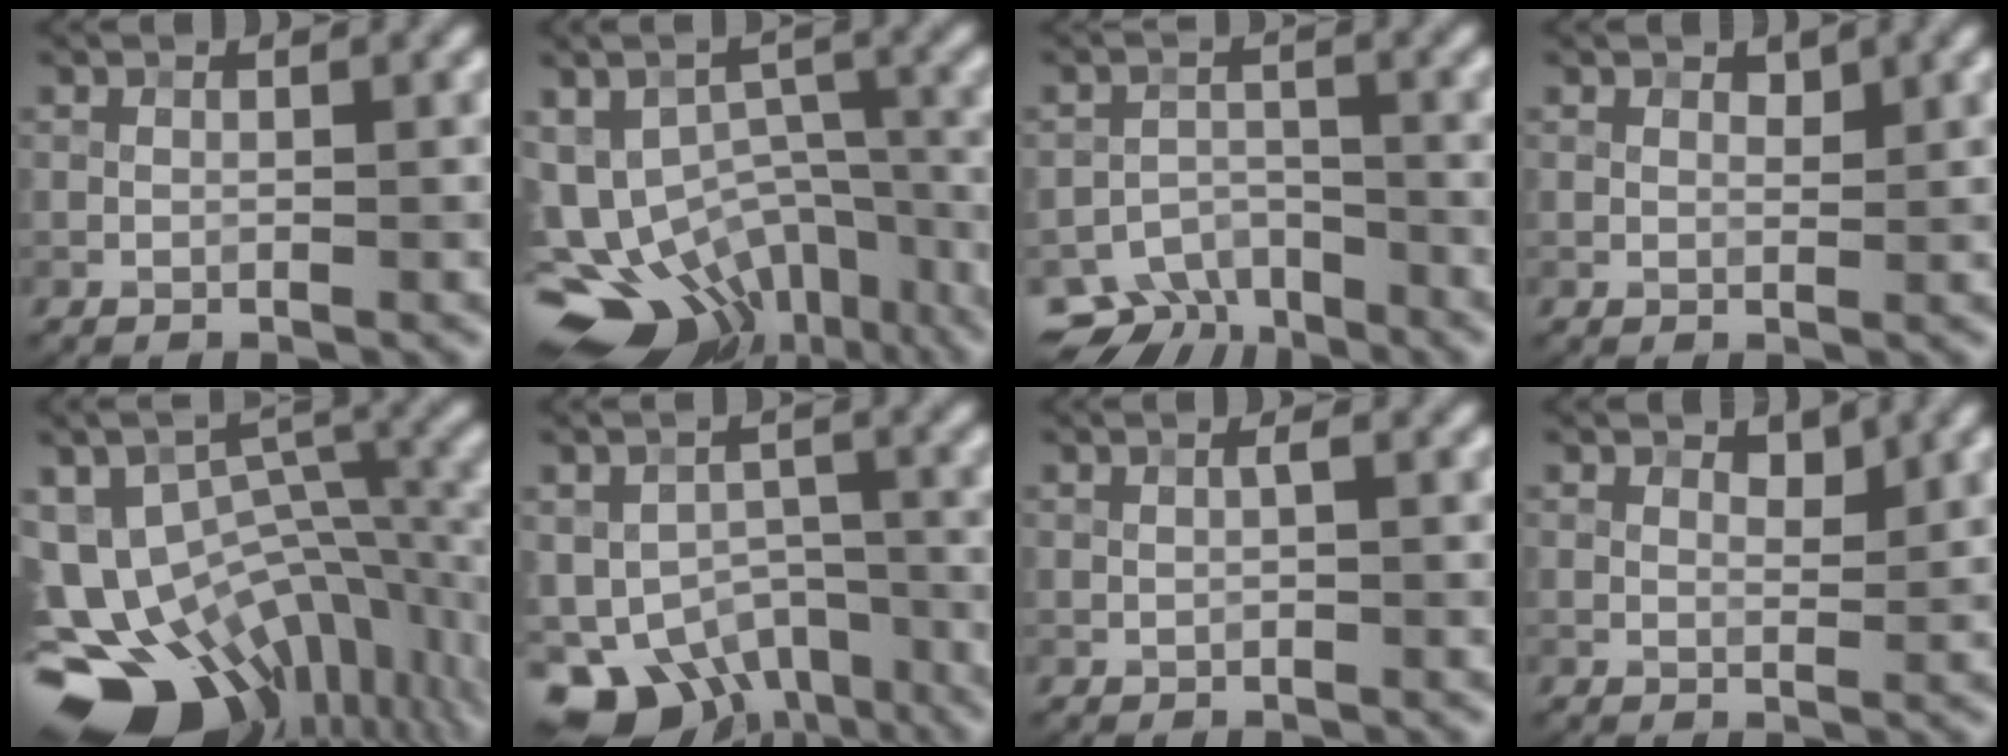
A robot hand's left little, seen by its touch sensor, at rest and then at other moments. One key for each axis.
{"total": 16.5, "fx": -9.4, "fy": 10.9, "fz": 8.0, "tx": -0.155, "ty": -0.026, "tz": -0.101}
{"total": 6.1, "fx": -5.1, "fy": 3.1, "fz": 1.4, "tx": -0.013, "ty": -0.015, "tz": -0.080}
{"total": 1.0, "fx": 0.9, "fy": 0.5, "fz": 0.3, "tx": -0.008, "ty": -0.001, "tz": 0.017}
{"total": 16.6, "fx": -7.2, "fy": 11.5, "fz": 9.6, "tx": -0.182, "ty": -0.014, "tz": -0.094}
{"total": 10.4, "fx": -7.0, "fy": 5.7, "fz": 5.1, "tx": -0.085, "ty": -0.016, "tz": -0.104}
{"total": 0.6, "fx": 0.1, "fy": 0.2, "fz": 0.6, "tx": -0.014, "ty": 0.002, "tz": 0.002}
{"total": 1.4, "fx": 1.2, "fy": 0.5, "fz": 0.4, "tx": -0.011, "ty": -0.003, "tz": 0.020}